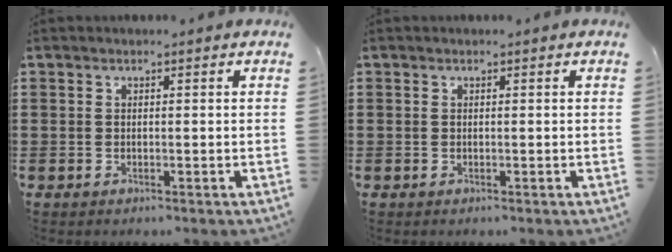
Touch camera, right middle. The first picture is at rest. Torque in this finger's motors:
{"motor_torque": [-0.14, -0.12, 0.00, 0.00]}